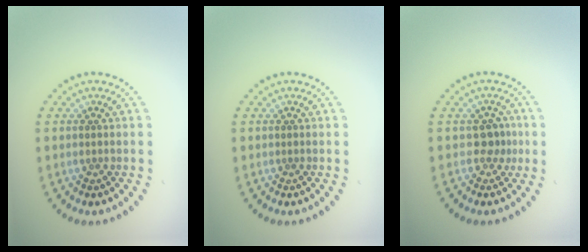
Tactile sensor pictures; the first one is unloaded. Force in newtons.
{"total": 0.0}
{"total": 1.8, "press": 1.5, "slide": 1.1}